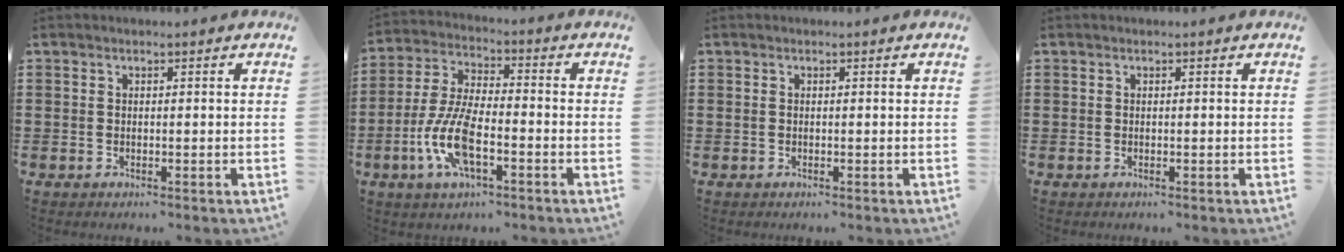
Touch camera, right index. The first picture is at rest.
{"total": 9.4, "force": [-3.3, 3.6, 8.1], "torque": [-0.184, -0.009, -0.064]}
{"total": 0.0}
{"total": 0.0}